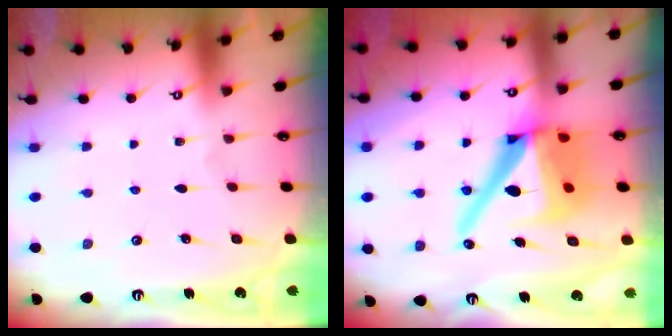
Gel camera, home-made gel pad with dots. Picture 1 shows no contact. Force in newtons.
{"total": 20.2, "press": 20.0, "slide": 2.6}